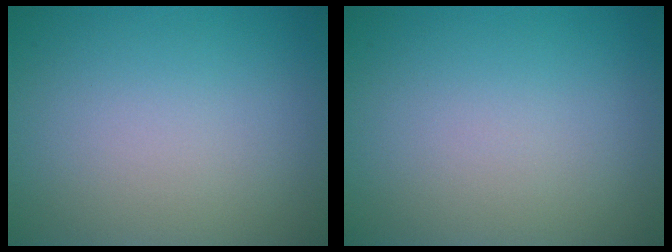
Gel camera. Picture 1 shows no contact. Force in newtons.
{"total": 0.0}